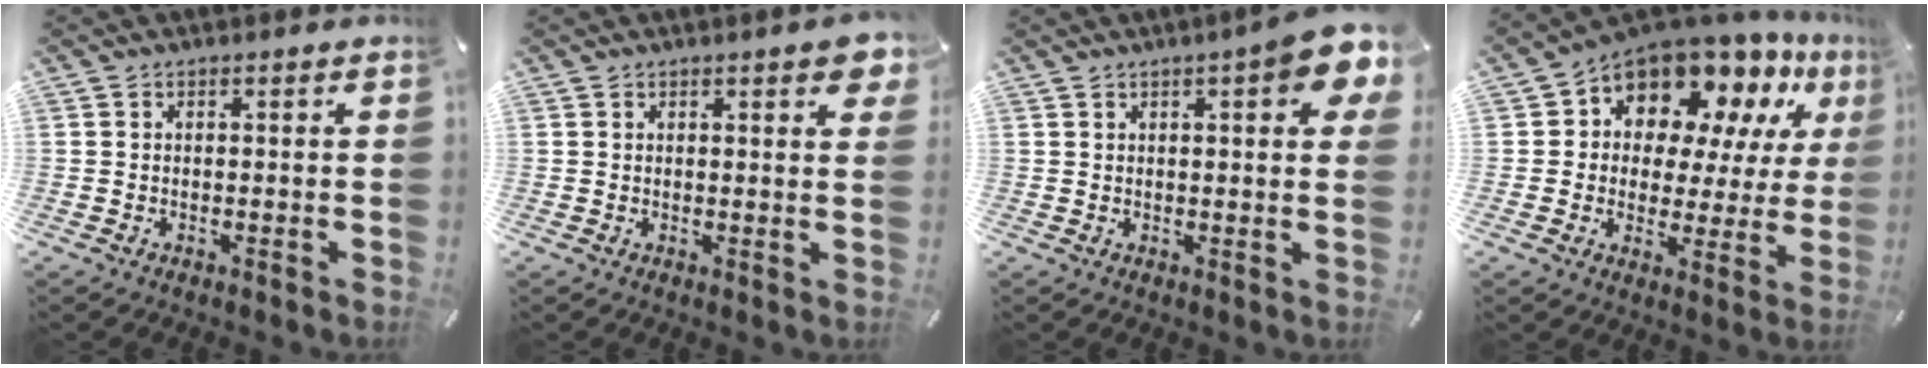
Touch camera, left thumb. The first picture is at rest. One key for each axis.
{"total": 3.6, "fx": 2.1, "fy": 0.9, "fz": 2.8, "tx": -0.034, "ty": -0.010, "tz": 0.030}
{"total": 9.5, "fx": 4.2, "fy": 2.4, "fz": 8.2, "tx": -0.109, "ty": -0.019, "tz": 0.066}
{"total": 12.6, "fx": 9.6, "fy": 6.9, "fz": 4.3, "tx": -0.084, "ty": -0.085, "tz": 0.173}